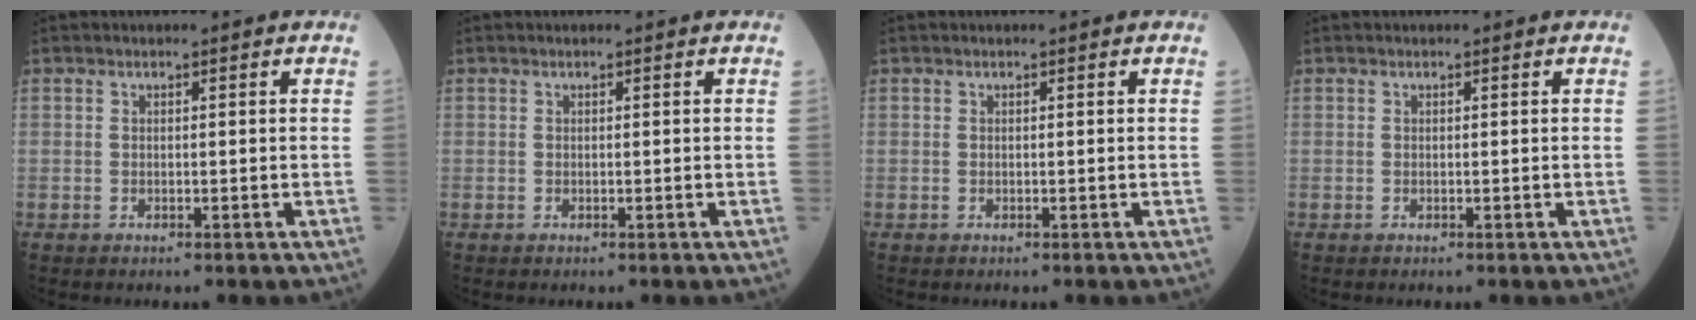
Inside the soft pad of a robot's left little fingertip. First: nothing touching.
{"total": 0.0}
{"total": 0.0}
{"total": 0.0}